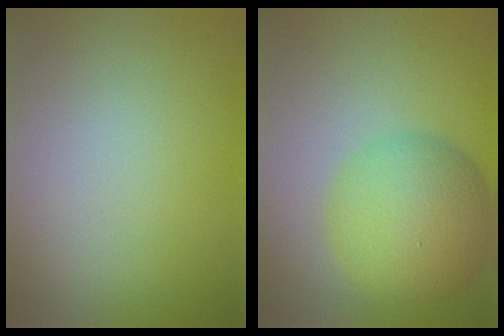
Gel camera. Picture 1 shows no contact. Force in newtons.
{"total": 7.5, "press": 7.5, "slide": 0.4}